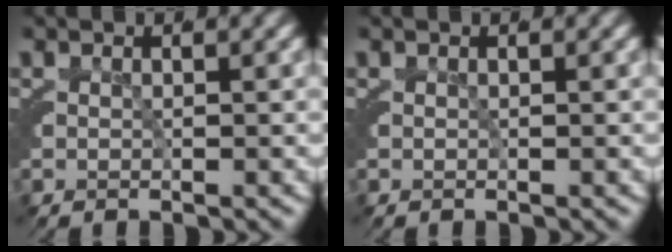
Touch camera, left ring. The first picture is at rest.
{"total": 0.0}